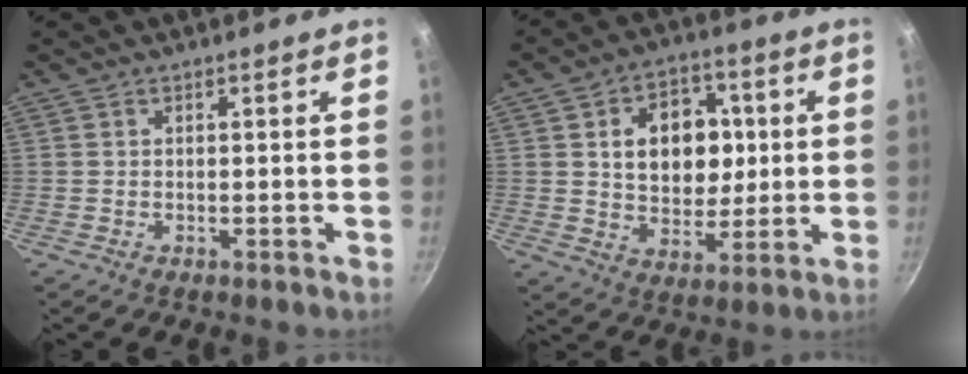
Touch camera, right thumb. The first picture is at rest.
{"total": 14.5, "force": [2.5, 10.9, 9.3], "torque": [-0.090, 0.000, 0.041]}